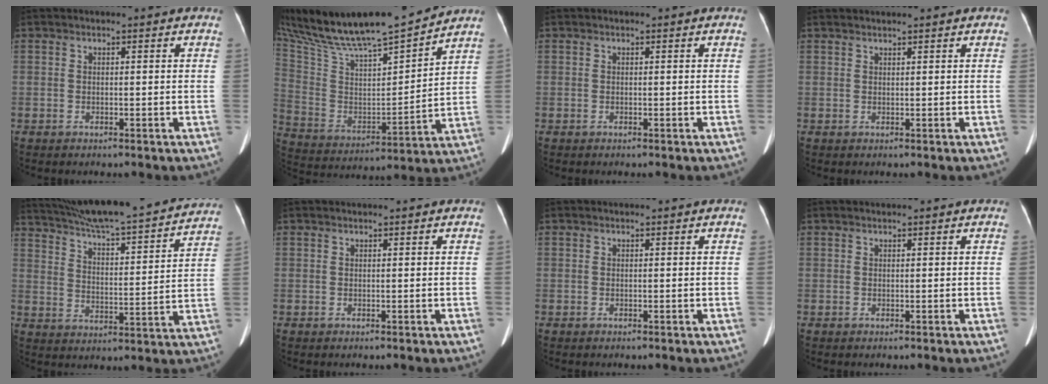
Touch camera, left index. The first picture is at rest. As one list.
[{"total": 25.0, "force": [21.9, 2.9, 11.7], "torque": [-0.229, -0.001, 0.365]}, {"total": 0.0}, {"total": 1.5, "force": [1.4, 0.0, 0.5], "torque": [-0.008, 0.018, 0.028]}, {"total": 26.8, "force": [24.3, 2.4, 11.2], "torque": [-0.188, -0.016, 0.333]}, {"total": 0.0}, {"total": 0.0}, {"total": 0.0}]